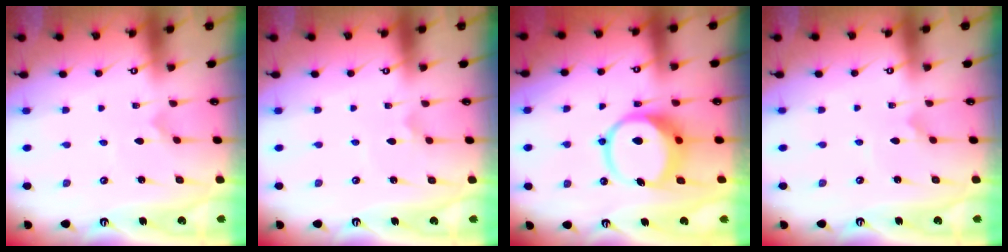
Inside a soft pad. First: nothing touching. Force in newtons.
{"total": 2.4, "press": 2.4, "slide": 0.2}
{"total": 12.4, "press": 12.3, "slide": 1.7}
{"total": 2.9, "press": 2.8, "slide": 0.3}